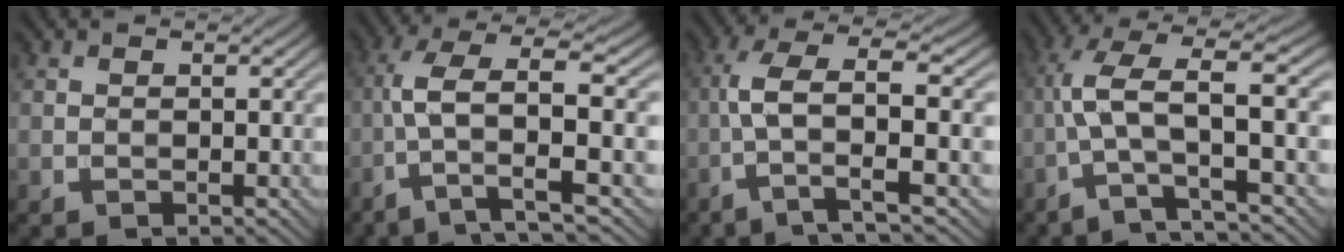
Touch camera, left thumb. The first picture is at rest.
{"total": 8.5, "force": [-2.0, 2.2, 8.0], "torque": [-0.156, 0.022, -0.050]}
{"total": 7.1, "force": [-1.6, 1.4, 6.8], "torque": [-0.133, 0.021, -0.047]}
{"total": 8.5, "force": [-1.8, 2.0, 8.0], "torque": [-0.145, 0.030, -0.054]}